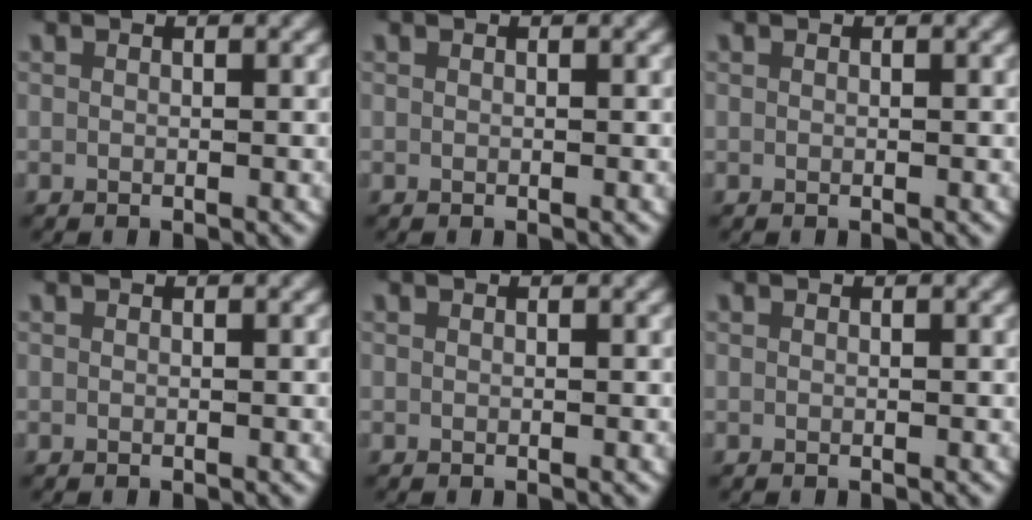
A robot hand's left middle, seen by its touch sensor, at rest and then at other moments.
{"total": 0.0}
{"total": 0.0}
{"total": 0.0}
{"total": 0.0}
{"total": 0.0}